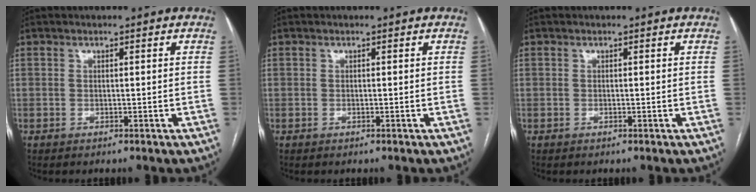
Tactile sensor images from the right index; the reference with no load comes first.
{"total": 0.0}
{"total": 0.0}